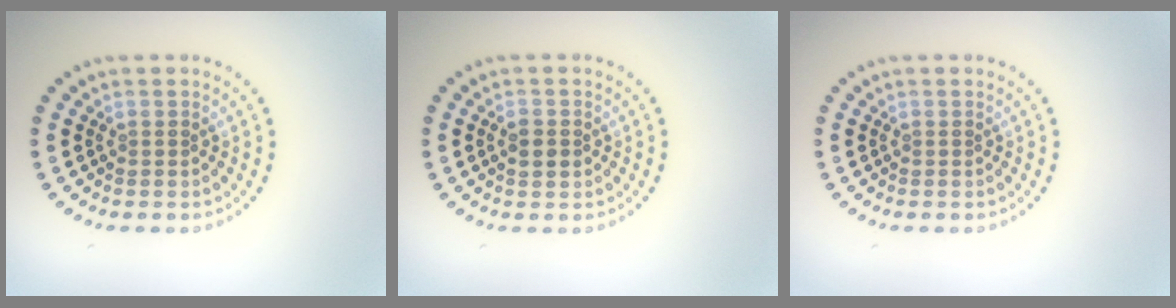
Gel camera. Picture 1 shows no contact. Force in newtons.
{"total": 1.9, "press": 1.9, "slide": 0.1}
{"total": 0.0}